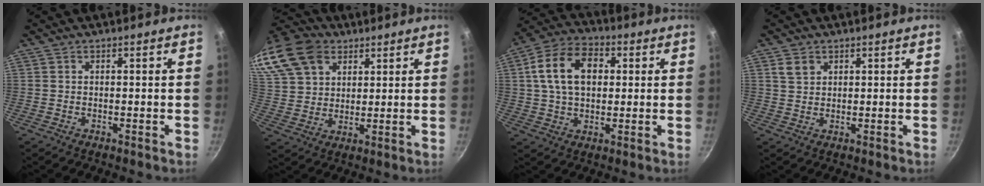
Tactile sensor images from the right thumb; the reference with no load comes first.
{"total": 24.3, "force": [12.7, 17.1, 11.7], "torque": [-0.290, 0.028, 0.242]}
{"total": 13.5, "force": [2.6, 9.2, 9.5], "torque": [-0.148, 0.016, 0.032]}
{"total": 2.9, "force": [1.5, 2.1, 1.3], "torque": [-0.013, -0.001, 0.029]}